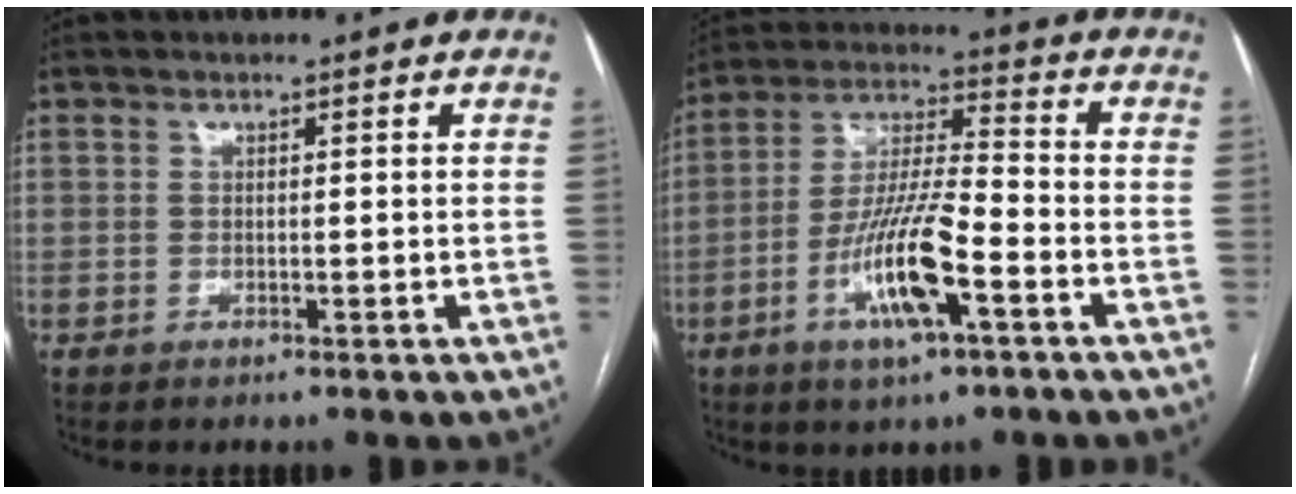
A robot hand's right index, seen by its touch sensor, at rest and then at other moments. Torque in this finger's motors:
{"motor_torque": [1.88, -0.26, 1.00, 0.21]}